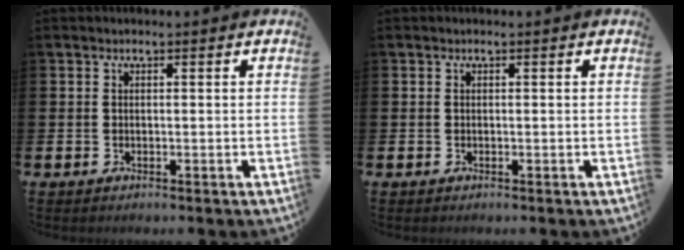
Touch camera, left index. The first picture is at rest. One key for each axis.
{"total": 0.0}